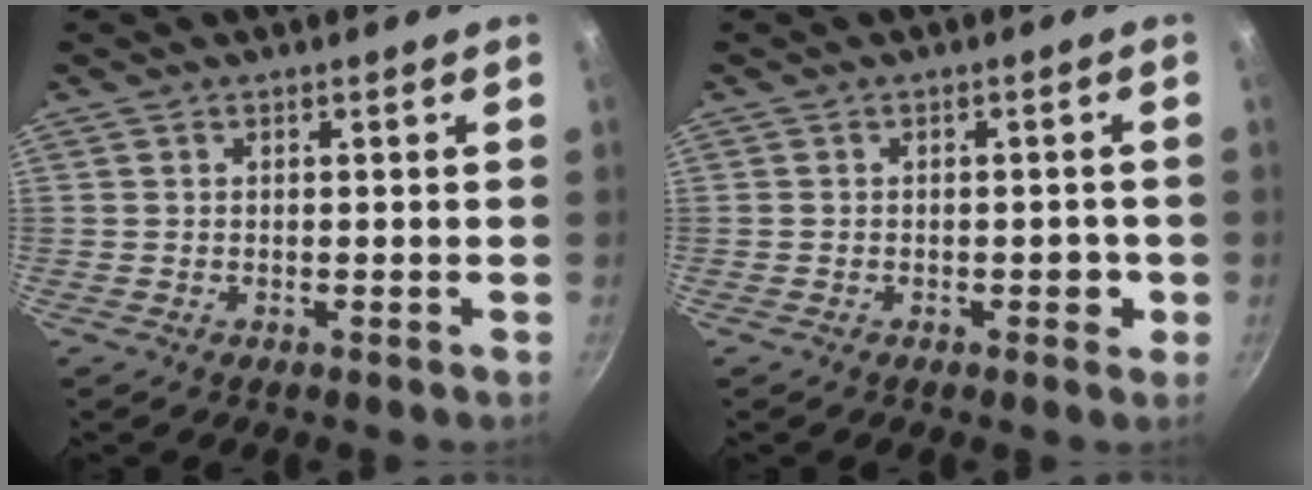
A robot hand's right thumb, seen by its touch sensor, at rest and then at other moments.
{"total": 2.8, "force": [-0.8, 1.7, 2.0], "torque": [-0.009, 0.010, -0.011]}